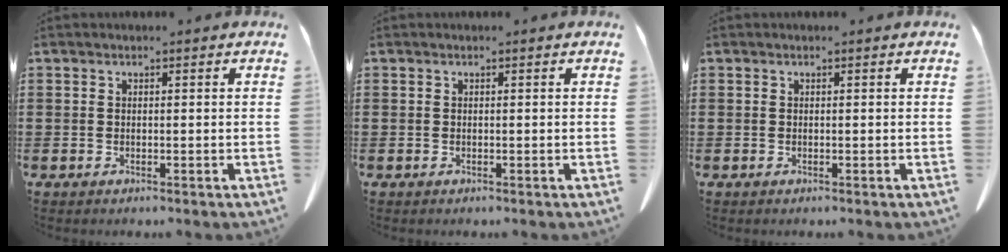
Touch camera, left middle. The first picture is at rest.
{"total": 0.0}
{"total": 0.0}